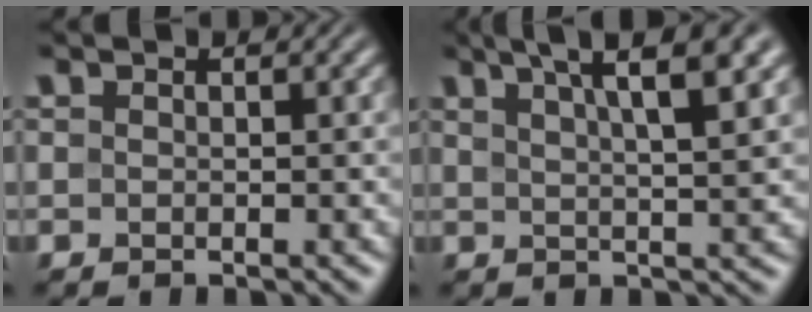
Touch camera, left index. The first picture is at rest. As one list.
[{"total": 7.5, "force": [4.4, 1.7, 5.9], "torque": [-0.065, 0.024, 0.051]}]